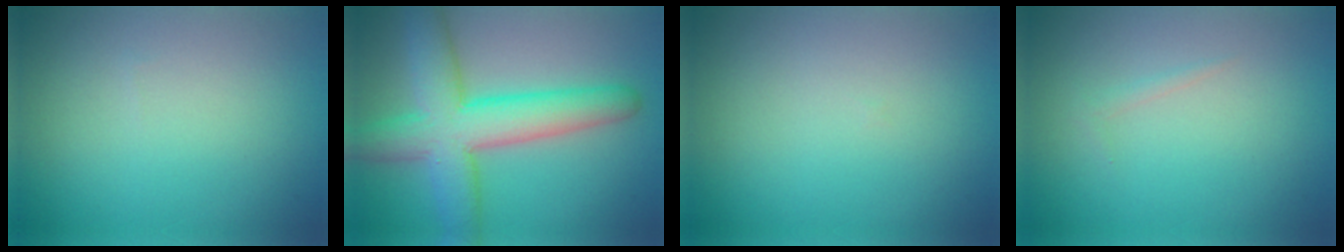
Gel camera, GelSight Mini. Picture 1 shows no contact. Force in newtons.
{"total": 8.1, "press": 8.1, "slide": 0.3}
{"total": 0.0}
{"total": 0.6, "press": 0.5, "slide": 0.1}